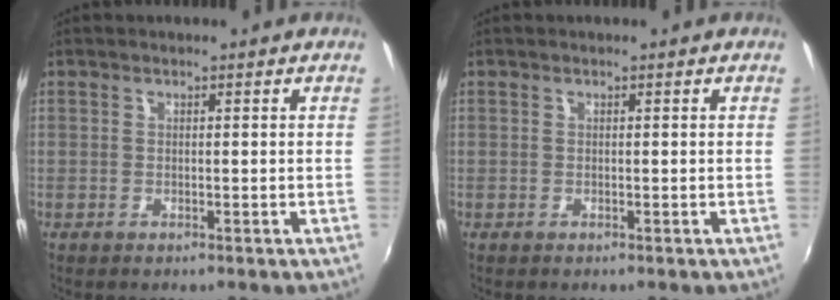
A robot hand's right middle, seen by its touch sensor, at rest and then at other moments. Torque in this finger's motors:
{"motor_torque": [0.31, -0.25, 0.03, 0.01]}